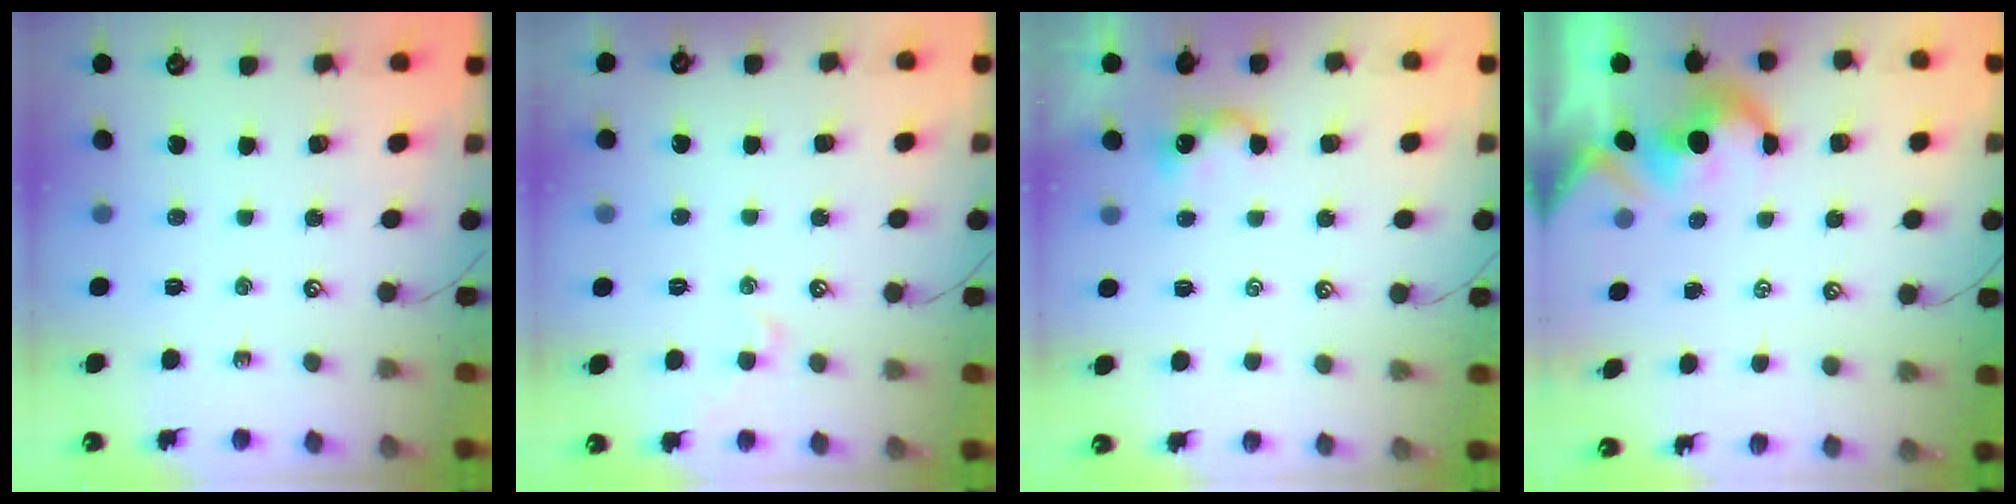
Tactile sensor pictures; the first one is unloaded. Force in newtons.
{"total": 0.5, "press": 0.1, "slide": 0.5}
{"total": 2.5, "press": 2.5, "slide": 0.2}
{"total": 1.8, "press": 1.5, "slide": 1.0}